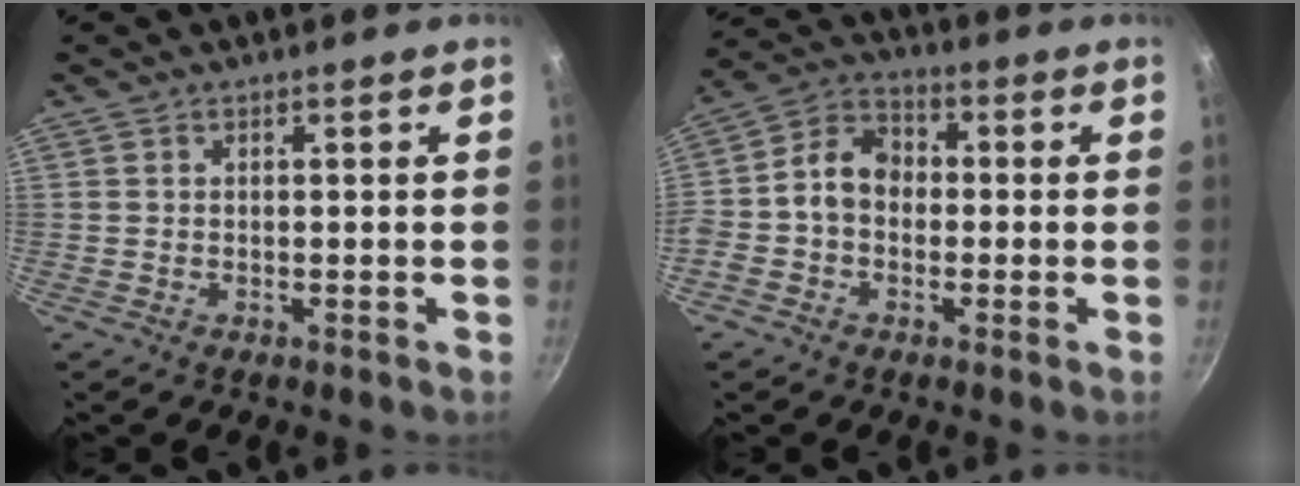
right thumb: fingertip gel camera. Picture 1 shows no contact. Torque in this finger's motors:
{"motor_torque": [1.38, 1.56, 1.08, -0.56, 0.11]}